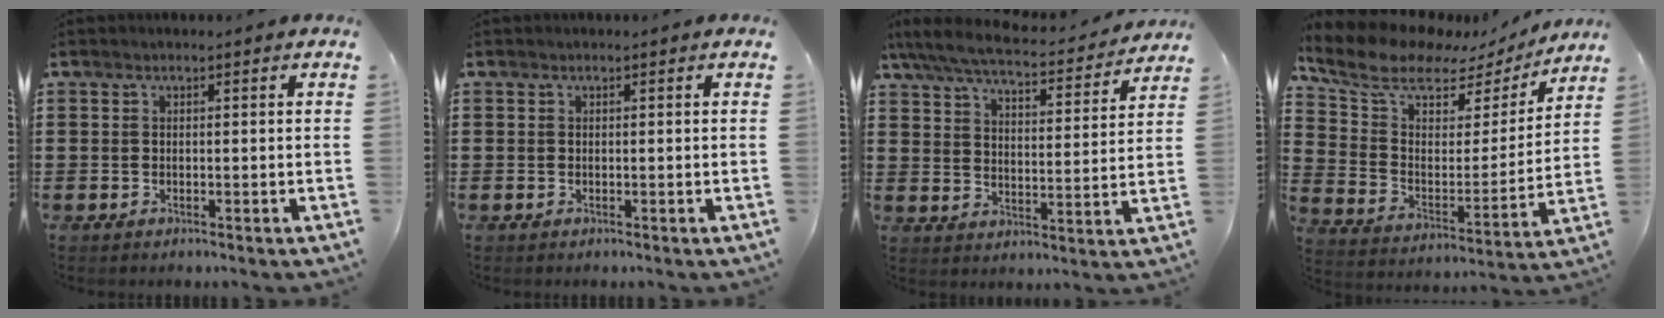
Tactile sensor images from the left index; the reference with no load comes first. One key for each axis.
{"total": 0.0}
{"total": 6.7, "fx": 6.1, "fy": 0.6, "fz": 2.8, "tx": -0.082, "ty": -0.038, "tz": 0.103}
{"total": 9.7, "fx": 7.9, "fy": 4.1, "fz": 3.9, "tx": -0.110, "ty": -0.044, "tz": 0.135}